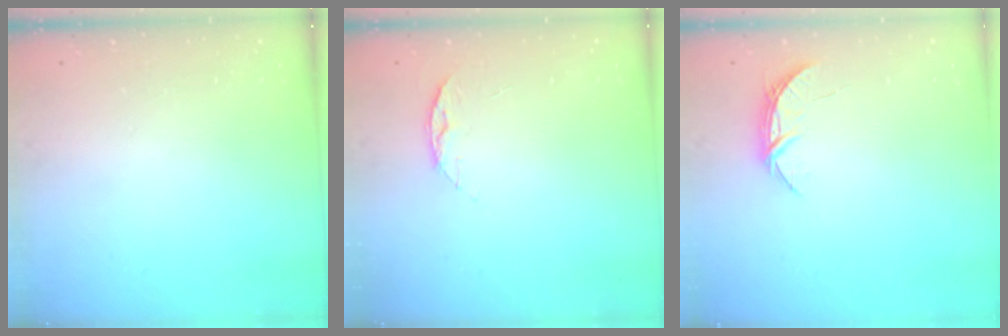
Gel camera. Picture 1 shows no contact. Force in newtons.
{"total": 6.2, "press": 6.1, "slide": 0.7}
{"total": 5.1, "press": 5.1, "slide": 0.6}